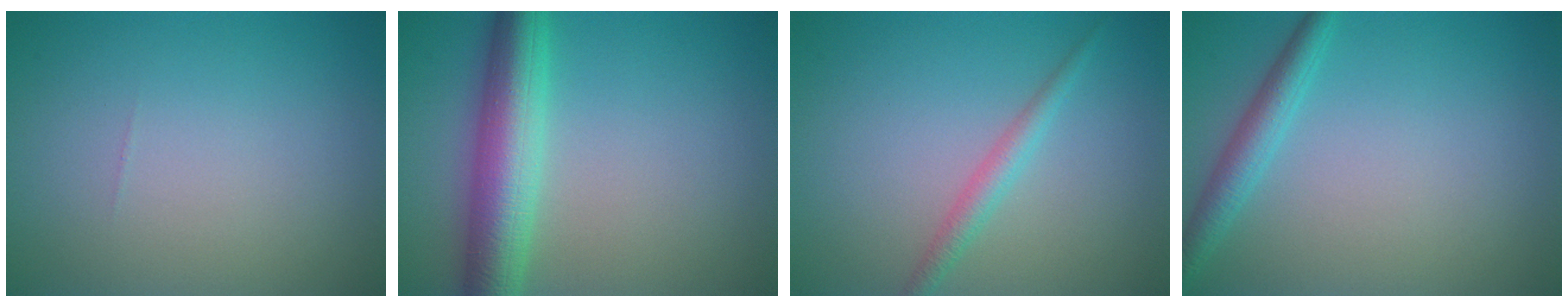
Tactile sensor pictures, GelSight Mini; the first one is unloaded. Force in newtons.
{"total": 6.8, "press": 6.8, "slide": 0.1}
{"total": 1.8, "press": 1.8, "slide": 0.1}
{"total": 2.5, "press": 2.5, "slide": 0.1}